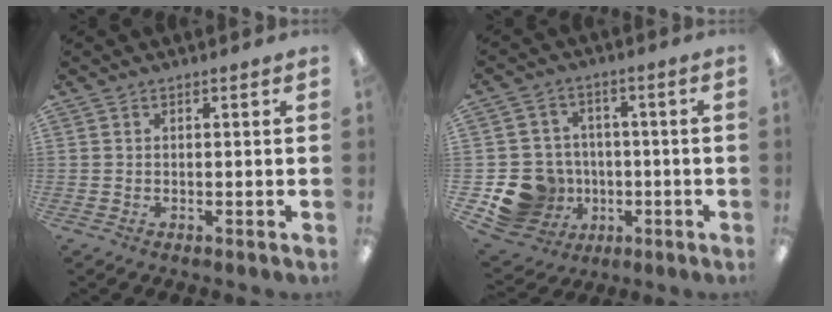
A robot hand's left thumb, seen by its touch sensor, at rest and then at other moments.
{"total": 12.3, "force": [-3.9, 11.1, 3.6], "torque": [-0.089, 0.029, -0.054]}